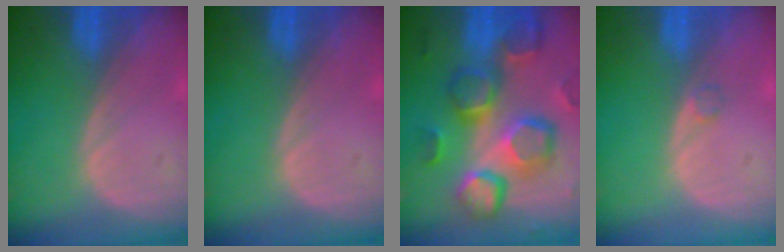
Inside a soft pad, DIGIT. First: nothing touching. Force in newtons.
{"total": 0.0}
{"total": 13.0, "press": 11.4, "slide": 6.4}
{"total": 0.9, "press": 0.9, "slide": 0.1}